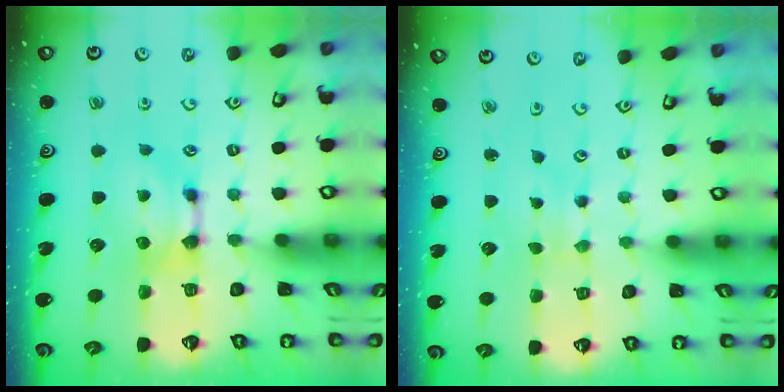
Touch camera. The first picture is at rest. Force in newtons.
{"total": 3.3, "press": 3.3, "slide": 0.2}